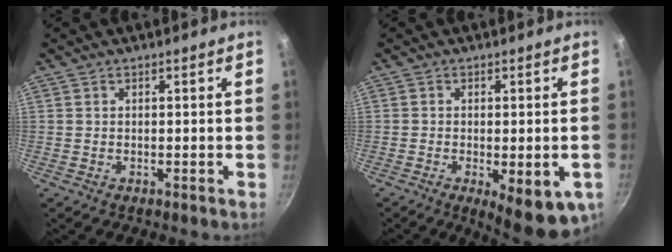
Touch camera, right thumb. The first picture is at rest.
{"total": 11.0, "force": [-4.2, 4.0, 9.3], "torque": [-0.122, -0.007, -0.050]}